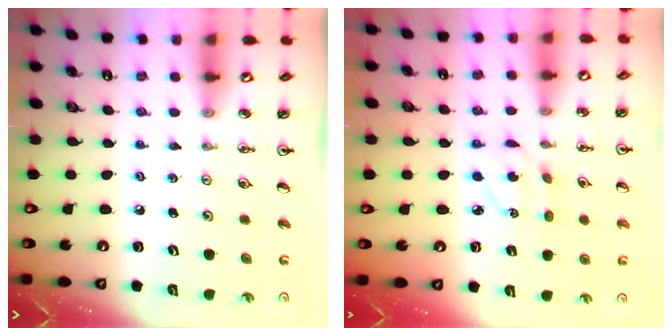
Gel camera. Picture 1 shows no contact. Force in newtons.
{"total": 5.0, "press": 5.0, "slide": 0.3}